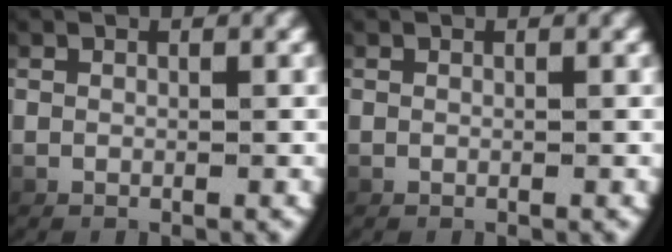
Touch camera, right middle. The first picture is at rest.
{"total": 0.0}